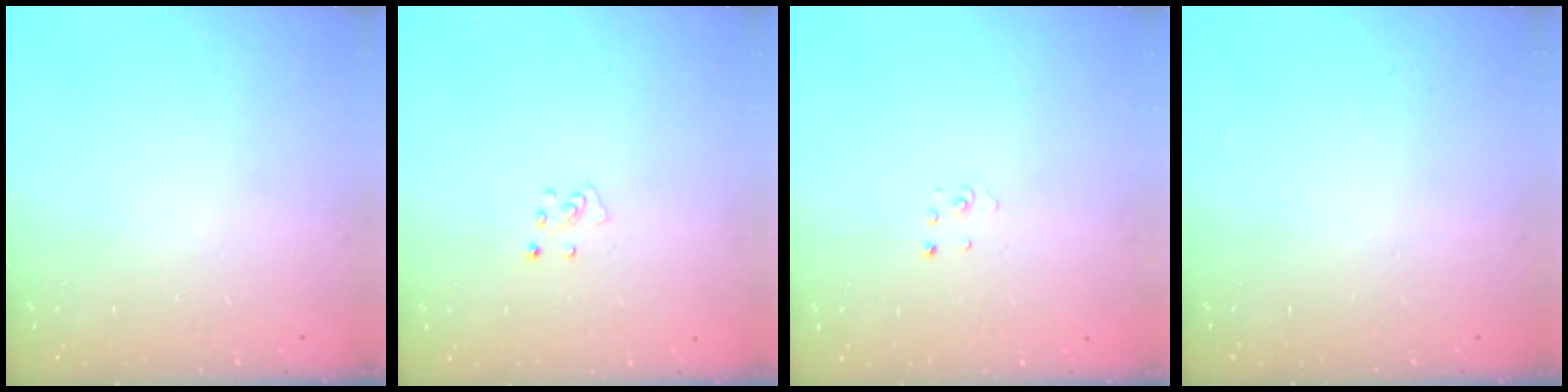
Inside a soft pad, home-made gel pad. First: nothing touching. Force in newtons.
{"total": 3.9, "press": 3.9, "slide": 0.3}
{"total": 1.5, "press": 1.5, "slide": 0.1}
{"total": 0.0}